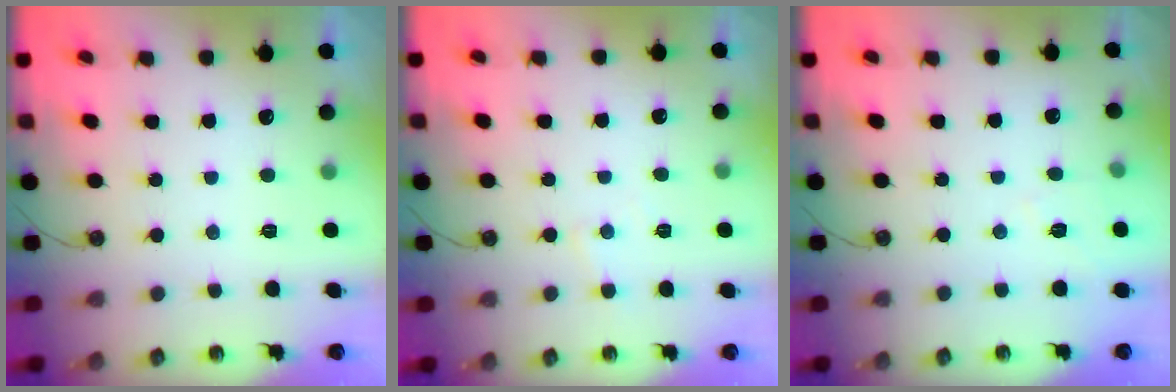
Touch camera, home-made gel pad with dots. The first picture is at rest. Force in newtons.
{"total": 3.7, "press": 3.7, "slide": 0.5}
{"total": 5.3, "press": 5.3, "slide": 0.6}